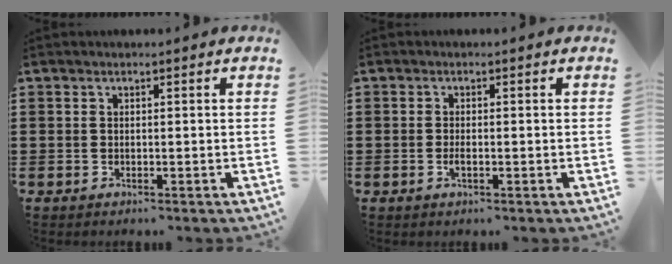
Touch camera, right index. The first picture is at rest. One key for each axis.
{"total": 1.0, "fx": -0.3, "fy": 0.2, "fz": 0.9, "tx": -0.026, "ty": -0.005, "tz": -0.007}